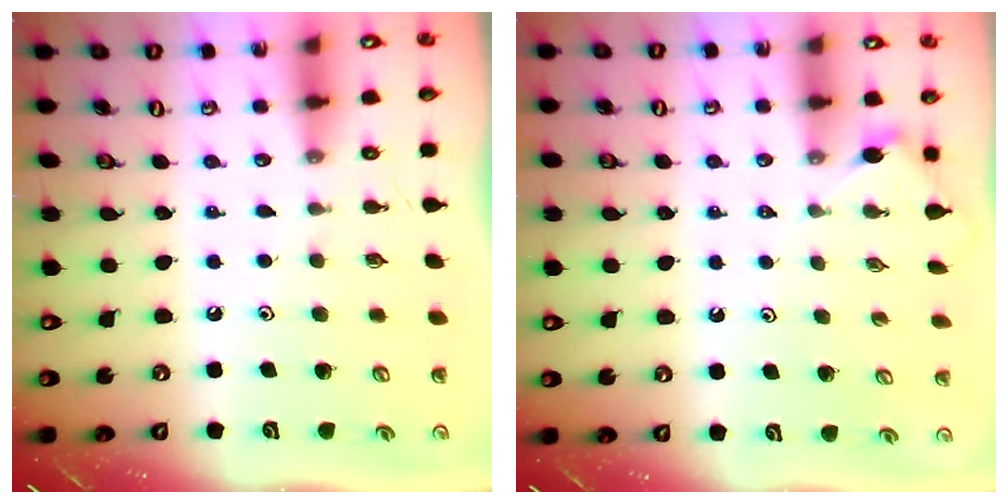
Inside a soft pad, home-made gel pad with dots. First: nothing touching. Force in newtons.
{"total": 1.1, "press": 1.1, "slide": 0.3}